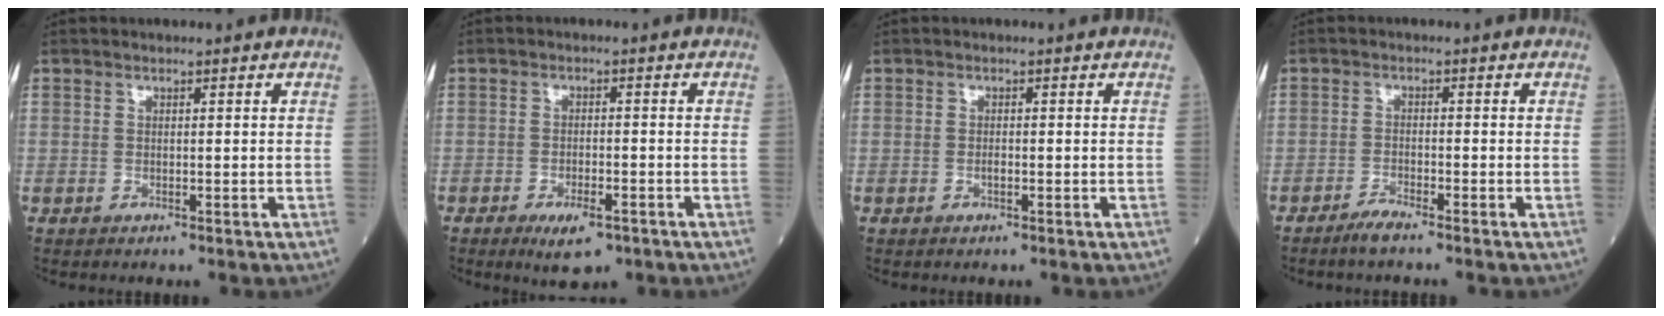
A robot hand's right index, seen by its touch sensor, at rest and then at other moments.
{"total": 4.8, "force": [-2.9, 1.6, 3.5], "torque": [-0.060, -0.004, -0.039]}
{"total": 0.6, "force": [-0.2, 0.2, 0.6], "torque": [-0.014, 0.001, -0.003]}
{"total": 2.4, "force": [-2.1, -0.2, 1.1], "torque": [-0.030, -0.005, -0.044]}